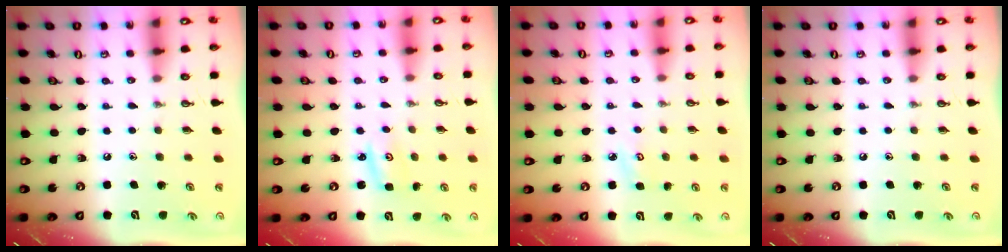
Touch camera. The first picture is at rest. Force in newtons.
{"total": 2.7, "press": 2.7, "slide": 0.2}
{"total": 3.6, "press": 3.6, "slide": 0.3}
{"total": 0.0}